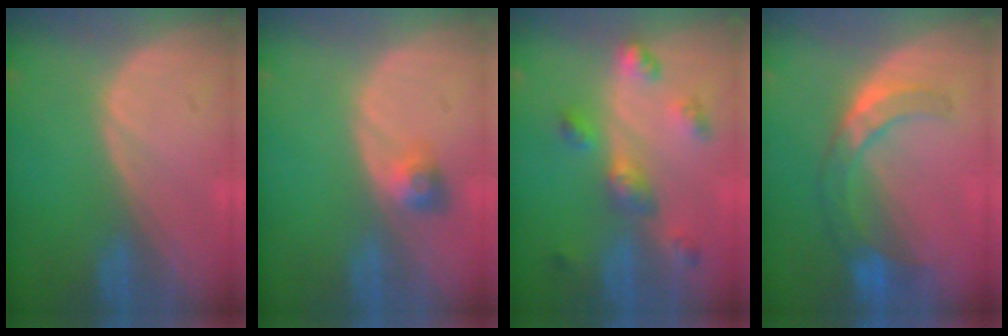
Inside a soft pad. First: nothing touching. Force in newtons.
{"total": 3.0, "press": 2.7, "slide": 1.3}
{"total": 6.4, "press": 5.7, "slide": 2.8}
{"total": 7.6, "press": 6.7, "slide": 3.6}